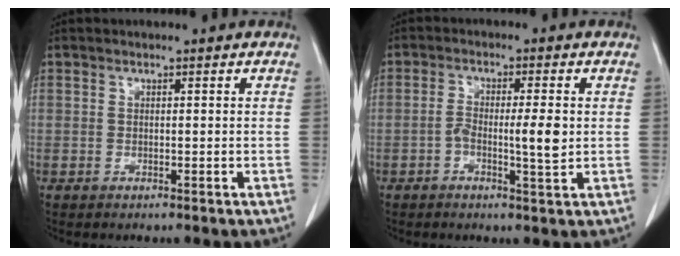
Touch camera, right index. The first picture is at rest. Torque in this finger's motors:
{"motor_torque": [0.06, -0.03, 0.00, 0.01]}